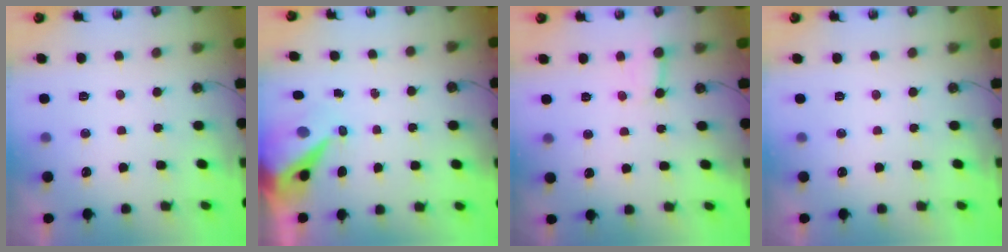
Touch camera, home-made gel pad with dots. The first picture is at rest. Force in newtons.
{"total": 8.6, "press": 8.5, "slide": 1.0}
{"total": 2.8, "press": 2.8, "slide": 0.4}
{"total": 0.0}